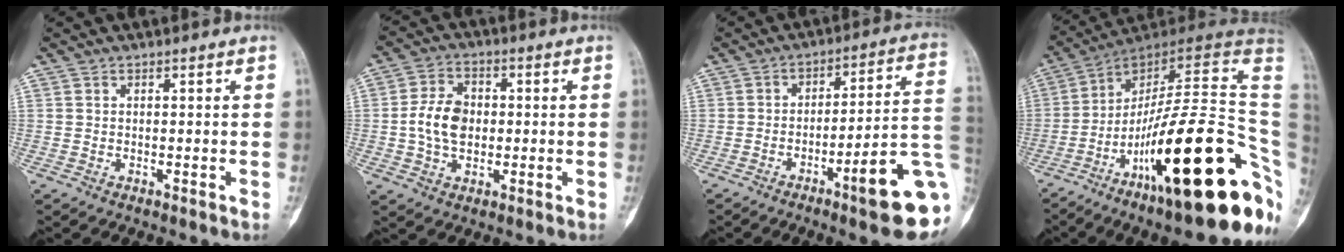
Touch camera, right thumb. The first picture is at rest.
{"total": 8.5, "force": [-0.2, 6.0, 6.0], "torque": [-0.098, 0.012, -0.009]}
{"total": 16.5, "force": [-6.1, 2.6, 15.1], "torque": [-0.156, 0.038, -0.084]}
{"total": 33.3, "force": [-10.0, 8.8, 30.5], "torque": [-0.367, 0.070, -0.154]}